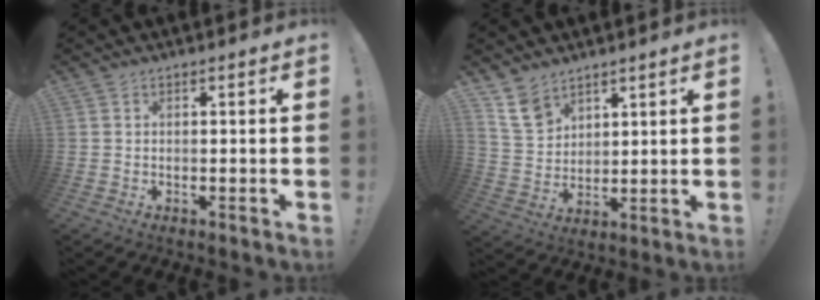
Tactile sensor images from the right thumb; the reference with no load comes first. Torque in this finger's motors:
{"motor_torque": [-0.16, 0.30, -0.36, 0.18, -0.11]}